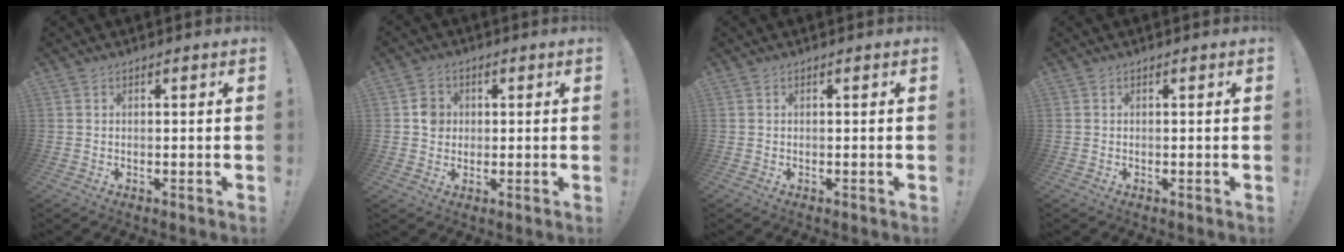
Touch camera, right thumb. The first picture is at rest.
{"total": 5.1, "force": [0.4, 4.6, 2.0], "torque": [-0.013, 0.003, 0.006]}
{"total": 0.0}
{"total": 0.0}